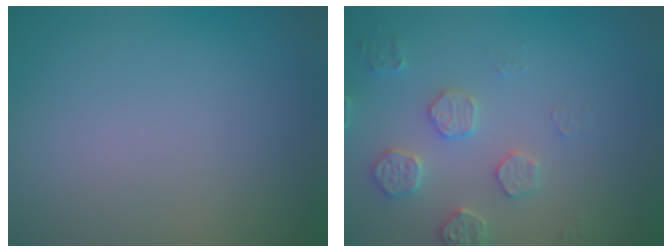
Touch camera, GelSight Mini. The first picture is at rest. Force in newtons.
{"total": 3.2, "press": 3.1, "slide": 0.7}